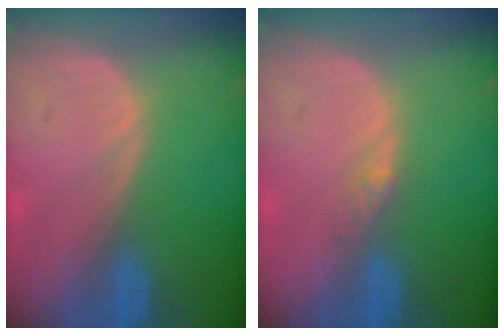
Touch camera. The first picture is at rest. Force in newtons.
{"total": 1.8, "press": 1.6, "slide": 1.0}